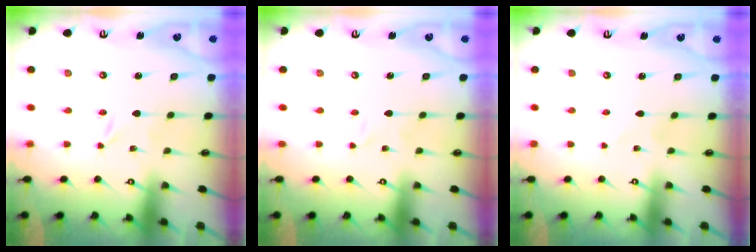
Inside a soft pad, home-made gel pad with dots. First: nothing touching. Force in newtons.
{"total": 0.0}
{"total": 2.6, "press": 2.6, "slide": 0.3}